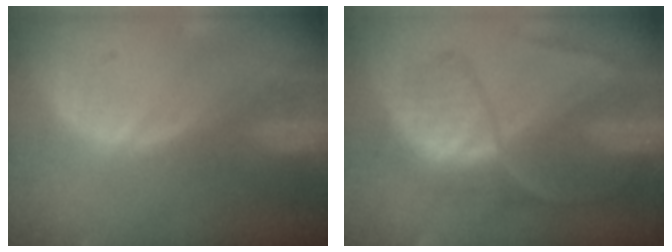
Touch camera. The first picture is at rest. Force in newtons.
{"total": 7.8, "press": 7.5, "slide": 2.4}